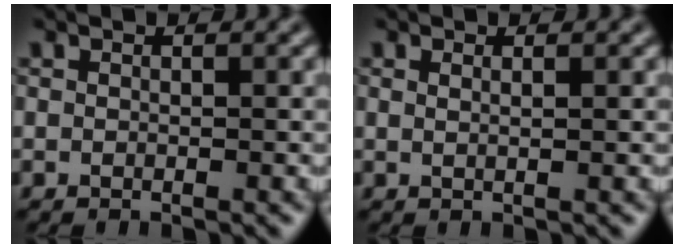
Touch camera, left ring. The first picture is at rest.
{"total": 0.9, "force": [0.4, 0.3, 0.7], "torque": [-0.008, -0.002, 0.002]}